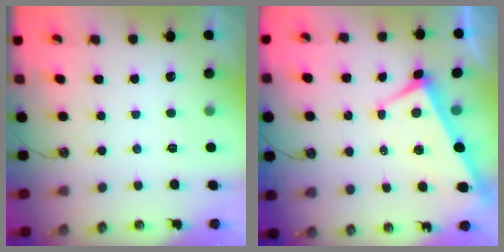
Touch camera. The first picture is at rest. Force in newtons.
{"total": 2.2, "press": 1.9, "slide": 1.0}